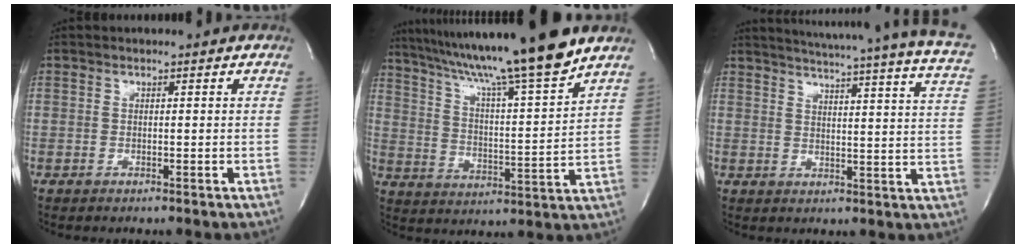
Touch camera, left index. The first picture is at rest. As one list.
[{"total": 20.1, "force": [16.5, -1.0, 11.4], "torque": [-0.193, -0.002, 0.262]}, {"total": 23.9, "force": [20.8, -0.7, 11.6], "torque": [-0.172, -0.065, 0.243]}]